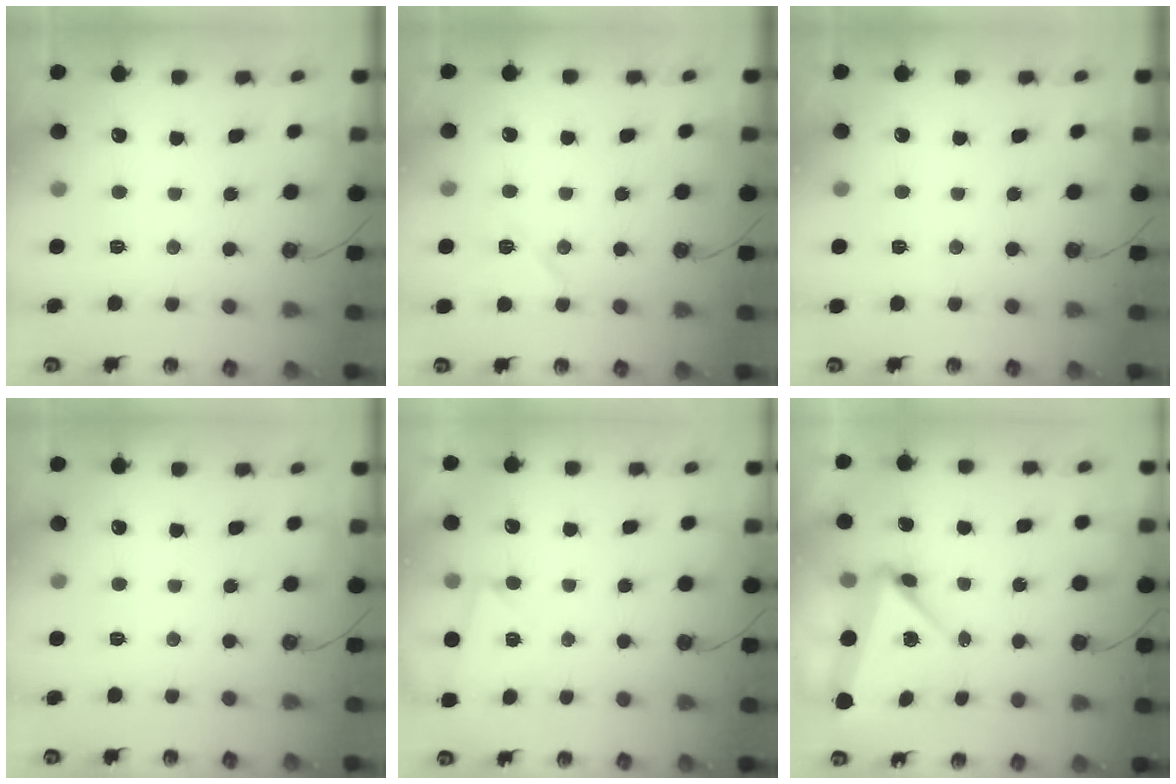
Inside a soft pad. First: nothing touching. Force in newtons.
{"total": 7.4, "press": 7.3, "slide": 1.2}
{"total": 2.0, "press": 2.0, "slide": 0.4}
{"total": 0.0}
{"total": 2.9, "press": 2.8, "slide": 0.6}
{"total": 5.6, "press": 5.6, "slide": 0.6}